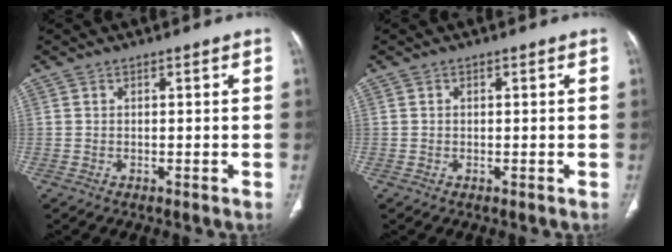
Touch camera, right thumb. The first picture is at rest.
{"total": 0.0}